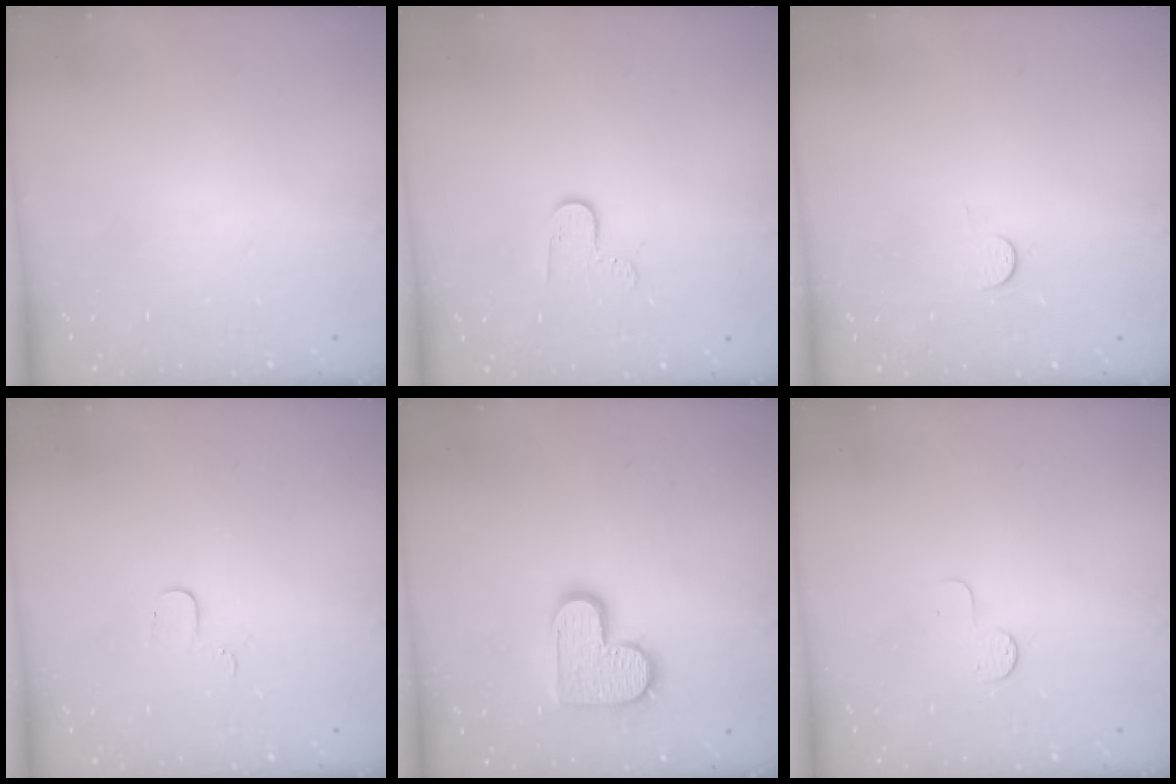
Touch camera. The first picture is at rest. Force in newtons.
{"total": 6.0, "press": 6.0, "slide": 0.5}
{"total": 2.8, "press": 2.8, "slide": 0.4}
{"total": 3.5, "press": 3.5, "slide": 0.4}
{"total": 12.0, "press": 12.0, "slide": 0.6}
{"total": 5.0, "press": 5.0, "slide": 0.4}